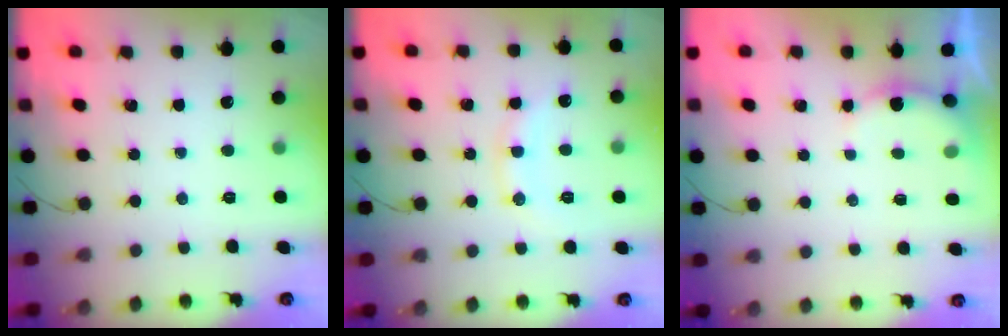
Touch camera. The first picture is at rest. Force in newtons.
{"total": 9.1, "press": 9.1, "slide": 0.7}
{"total": 4.5, "press": 4.5, "slide": 0.5}